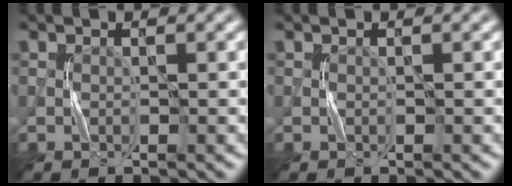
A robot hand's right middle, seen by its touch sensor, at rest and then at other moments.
{"total": 0.0}